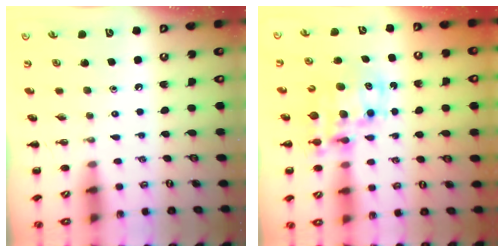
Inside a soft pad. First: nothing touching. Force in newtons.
{"total": 11.0, "press": 10.6, "slide": 2.8}